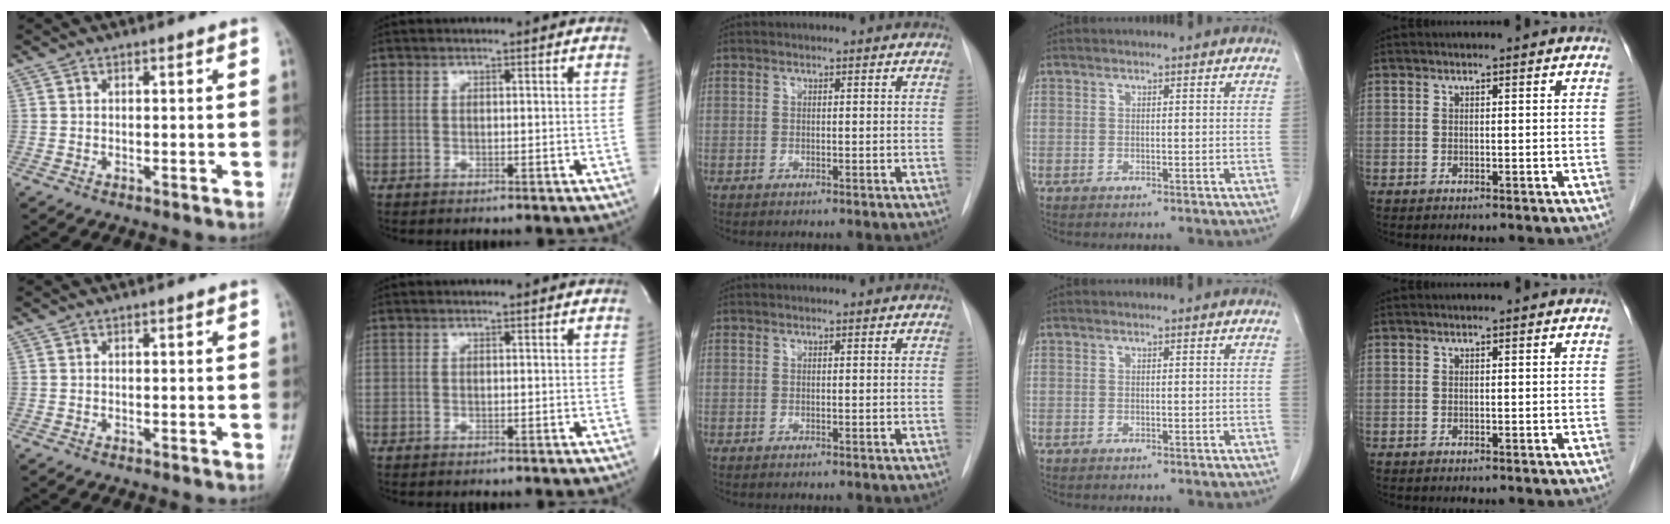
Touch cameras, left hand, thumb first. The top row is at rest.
{}